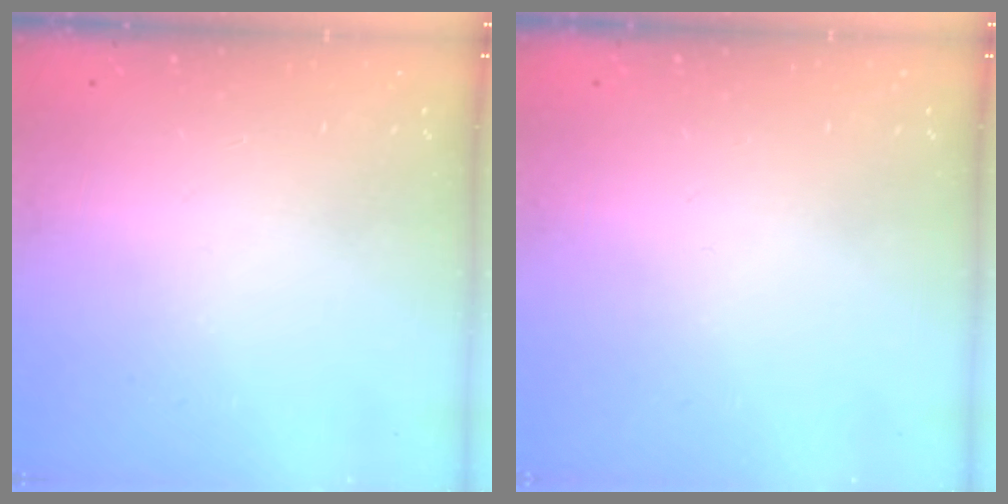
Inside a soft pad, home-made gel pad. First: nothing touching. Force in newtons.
{"total": 0.0}